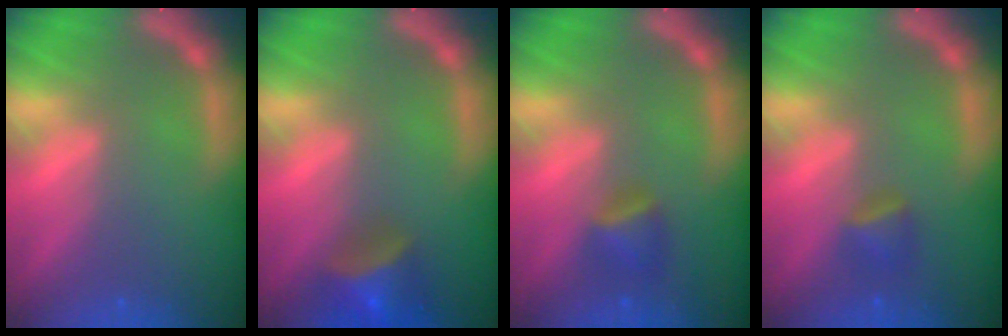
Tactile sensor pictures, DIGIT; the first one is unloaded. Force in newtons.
{"total": 5.0}
{"total": 2.4}
{"total": 1.9}